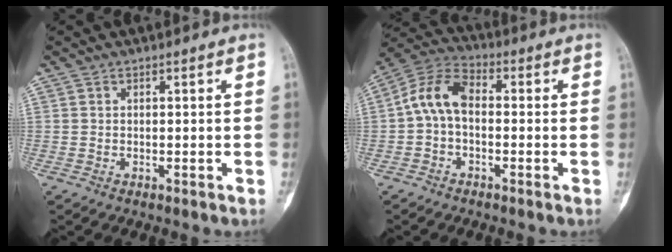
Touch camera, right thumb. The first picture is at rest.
{"total": 8.5, "force": [-0.5, 5.3, 6.7], "torque": [-0.123, 0.029, -0.025]}